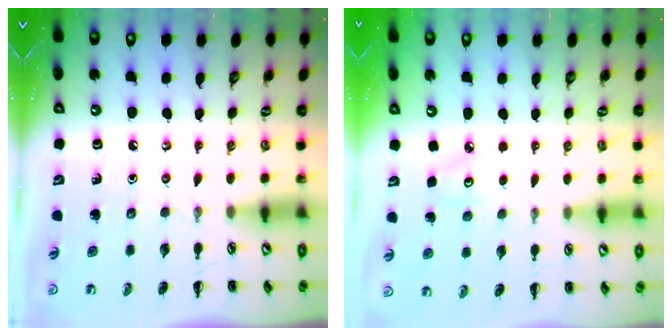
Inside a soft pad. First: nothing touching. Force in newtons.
{"total": 2.4, "press": 2.3, "slide": 0.6}